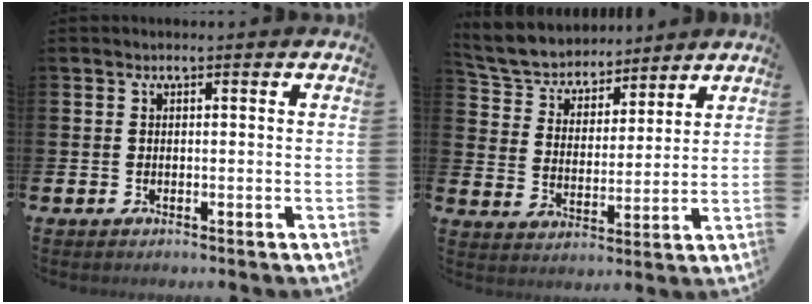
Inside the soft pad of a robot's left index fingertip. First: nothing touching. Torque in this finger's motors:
{"motor_torque": [1.66, -0.47, 0.42, 0.19]}